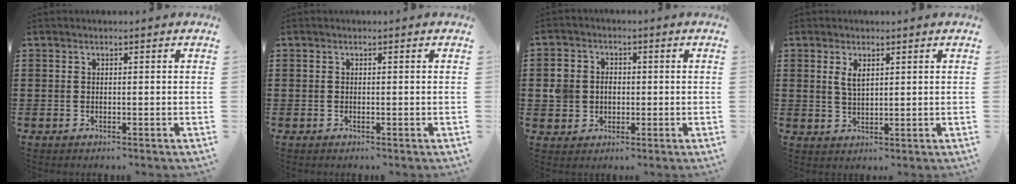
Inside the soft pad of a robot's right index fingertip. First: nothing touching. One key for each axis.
{"total": 0.0}
{"total": 4.3, "fx": -0.3, "fy": 4.0, "fz": 1.5, "tx": -0.058, "ty": 0.009, "tz": -0.011}
{"total": 2.6, "fx": 1.1, "fy": 1.2, "fz": 2.1, "tx": -0.044, "ty": 0.005, "tz": 0.019}